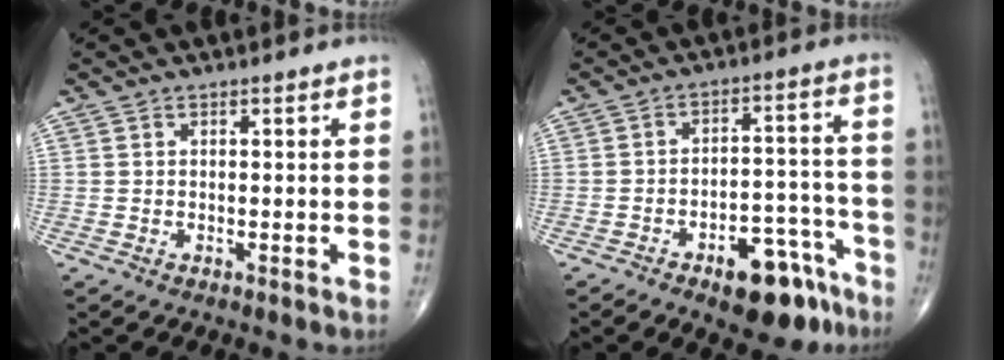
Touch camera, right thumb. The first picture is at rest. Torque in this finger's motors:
{"motor_torque": [1.80, 1.53, 0.83, -0.56, 0.01]}